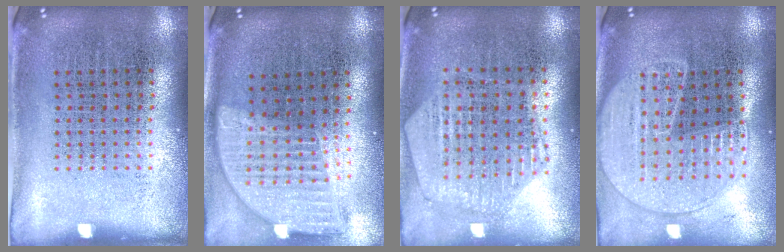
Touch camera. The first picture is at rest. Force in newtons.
{"total": 2.0, "press": 1.6, "slide": 1.2}
{"total": 1.3, "press": 1.2, "slide": 0.2}
{"total": 1.8, "press": 1.7, "slide": 0.7}